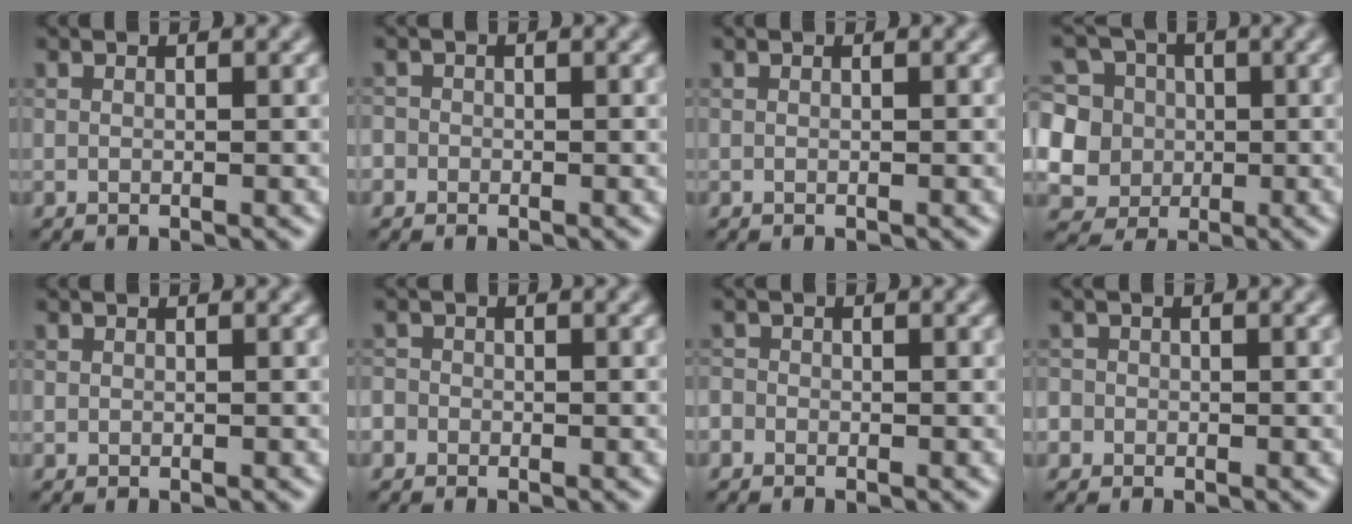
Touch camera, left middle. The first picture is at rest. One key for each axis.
{"total": 1.2, "fx": -0.4, "fy": 1.1, "fz": 0.1, "tx": 0.006, "ty": 0.001, "tz": -0.008}
{"total": 0.0}
{"total": 9.2, "fx": 1.6, "fy": 8.4, "fz": 3.5, "tx": -0.090, "ty": 0.034, "tz": 0.008}
{"total": 0.0}
{"total": 1.5, "fx": -0.6, "fy": 1.3, "fz": 0.3, "tx": 0.002, "ty": 0.008, "tz": -0.015}
{"total": 1.0, "fx": -0.5, "fy": 0.8, "fz": 0.1, "tx": 0.002, "ty": -0.001, "tz": -0.011}
{"total": 2.0, "fx": -0.6, "fy": 1.9, "fz": 0.3, "tx": 0.007, "ty": 0.008, "tz": -0.022}